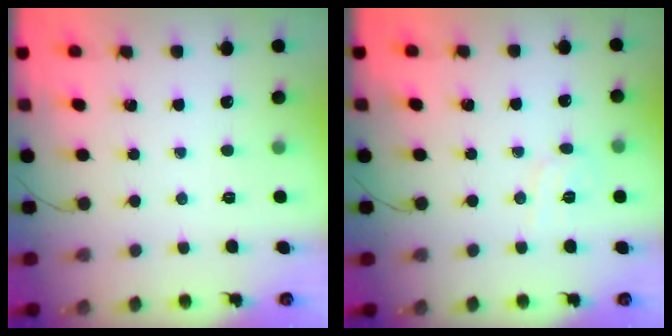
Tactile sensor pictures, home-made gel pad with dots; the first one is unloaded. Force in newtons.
{"total": 5.1, "press": 4.9, "slide": 1.5}